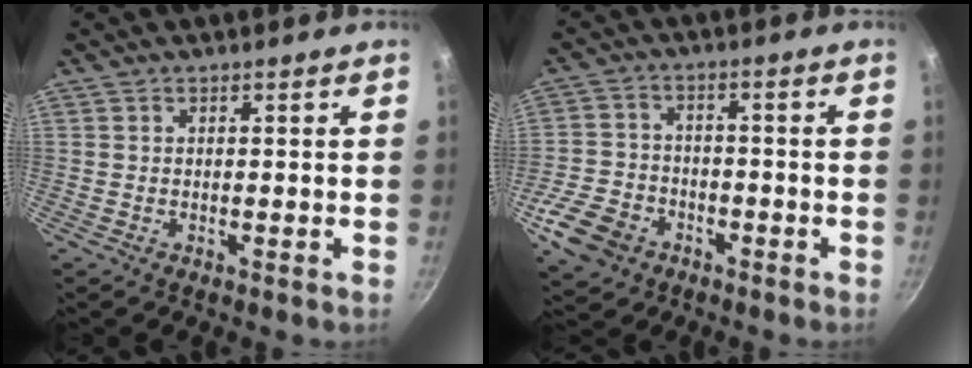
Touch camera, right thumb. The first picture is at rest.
{"total": 9.8, "force": [-4.9, 7.2, 4.6], "torque": [-0.082, 0.032, -0.093]}